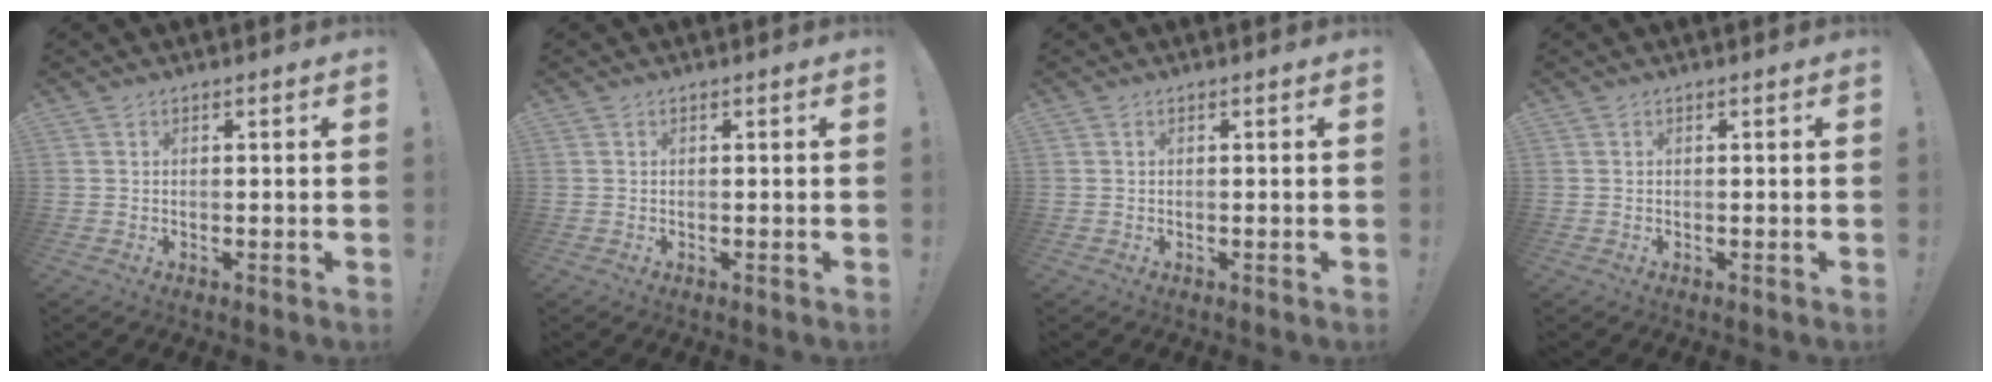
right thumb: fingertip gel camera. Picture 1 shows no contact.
{"total": 0.0}
{"total": 0.0}
{"total": 0.0}